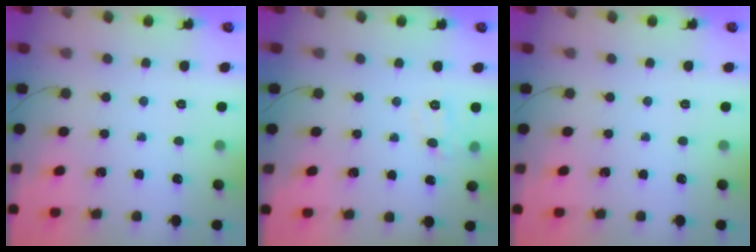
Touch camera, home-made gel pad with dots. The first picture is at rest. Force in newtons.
{"total": 7.3, "press": 7.2, "slide": 1.4}
{"total": 0.0}